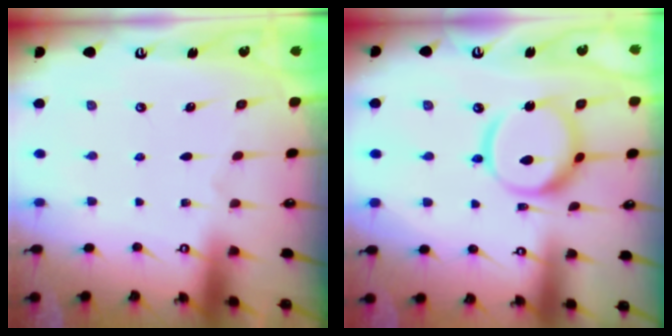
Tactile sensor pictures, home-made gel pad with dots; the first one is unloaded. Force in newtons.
{"total": 14.5, "press": 14.5, "slide": 1.5}